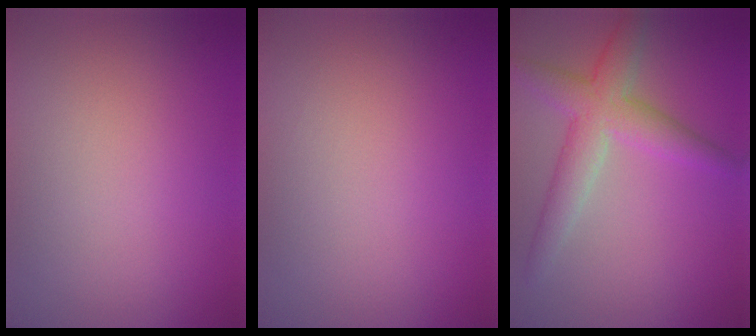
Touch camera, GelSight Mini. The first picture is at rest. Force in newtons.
{"total": 0.0}
{"total": 4.5, "press": 4.5, "slide": 0.0}